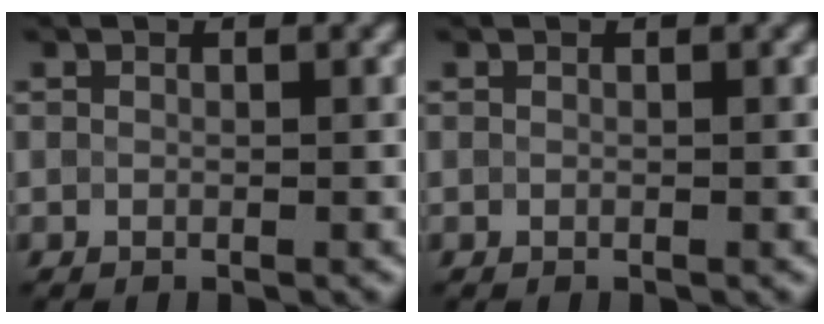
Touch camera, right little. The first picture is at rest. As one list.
[{"total": 0.0}]